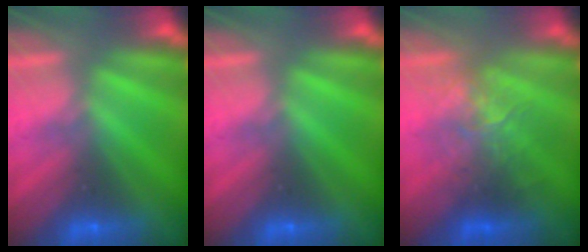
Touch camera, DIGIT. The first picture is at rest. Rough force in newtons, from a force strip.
{"total": 0.0}
{"total": 2.4}